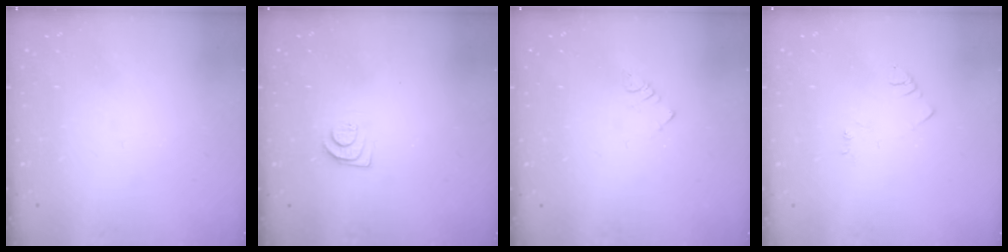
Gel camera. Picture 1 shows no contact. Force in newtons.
{"total": 7.9, "press": 7.8, "slide": 0.7}
{"total": 2.3, "press": 2.3, "slide": 0.4}
{"total": 2.7, "press": 2.7, "slide": 0.4}